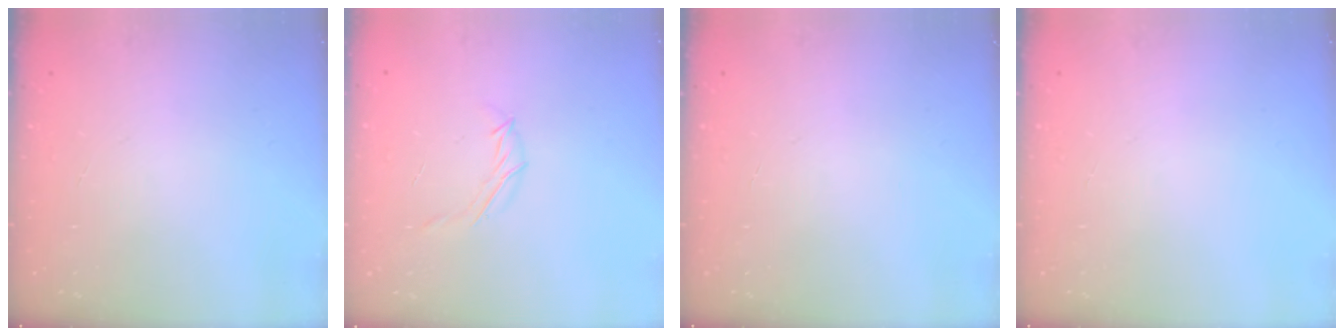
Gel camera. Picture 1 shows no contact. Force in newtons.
{"total": 4.5, "press": 4.4, "slide": 0.9}
{"total": 0.0}
{"total": 0.0}